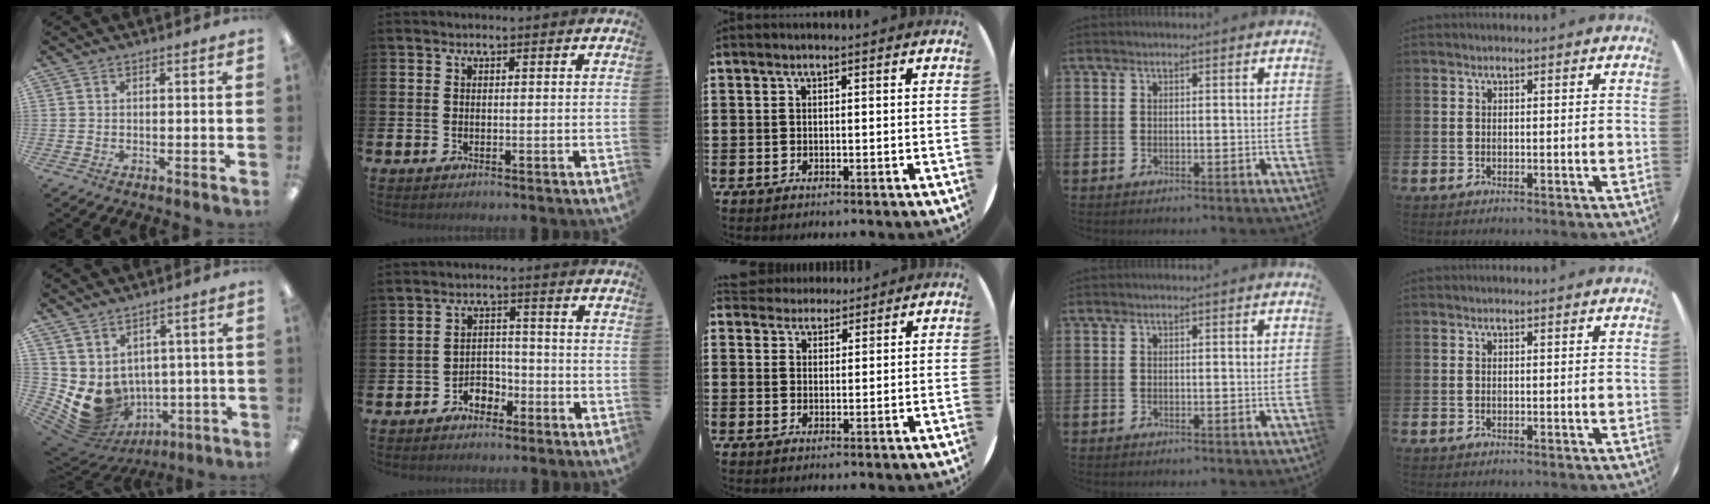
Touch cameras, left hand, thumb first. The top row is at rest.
{"thumb": {"total": 9.0, "force": [-0.2, 8.1, 3.9], "torque": [-0.087, -0.029, 0.011]}, "index": {"total": 3.2, "force": [-2.4, 1.9, 1.0], "torque": [-0.027, 0.010, -0.052]}, "middle": {"total": 2.9, "force": [2.7, 1.1, -0.2], "torque": [-0.004, 0.001, 0.052]}}